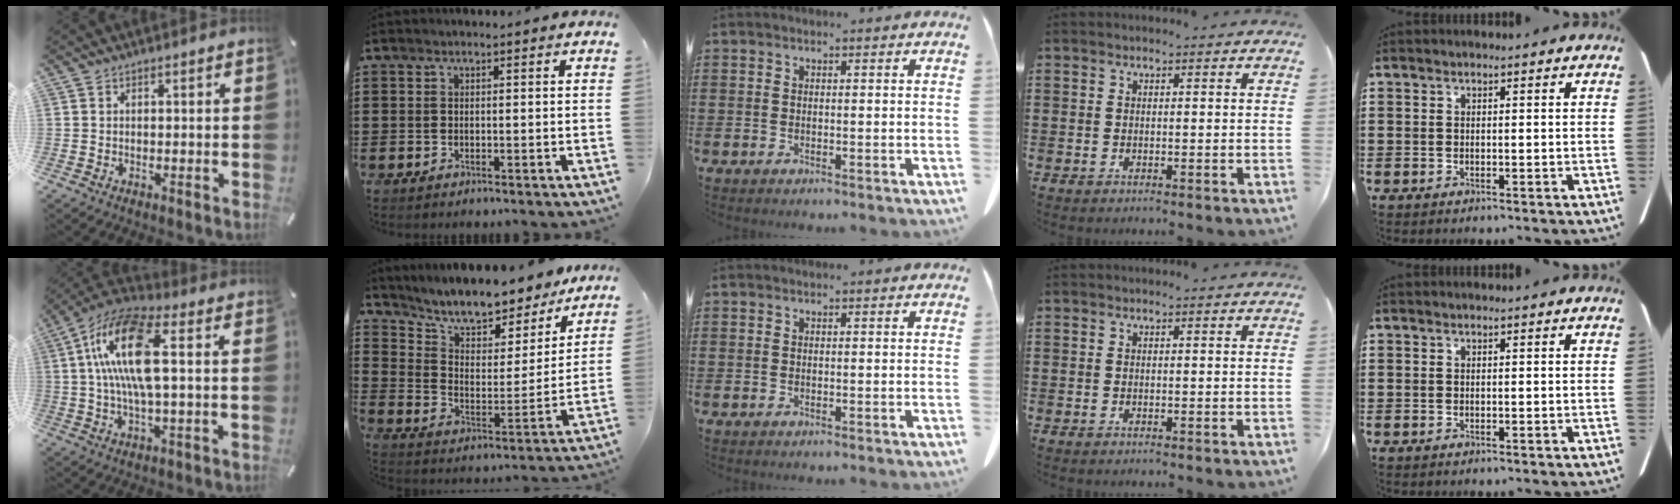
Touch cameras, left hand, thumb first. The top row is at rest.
{"thumb": {"total": 15.8, "force": [2.3, 6.0, 14.4], "torque": [-0.303, -0.006, 0.034]}, "index": {"total": 8.9, "force": [8.4, 1.6, 2.6], "torque": [-0.076, -0.065, 0.143]}}